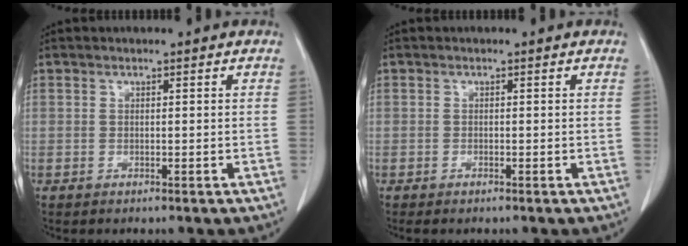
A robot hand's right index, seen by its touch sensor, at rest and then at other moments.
{"total": 0.7, "force": [-0.6, 0.0, 0.4], "torque": [-0.010, -0.001, -0.007]}